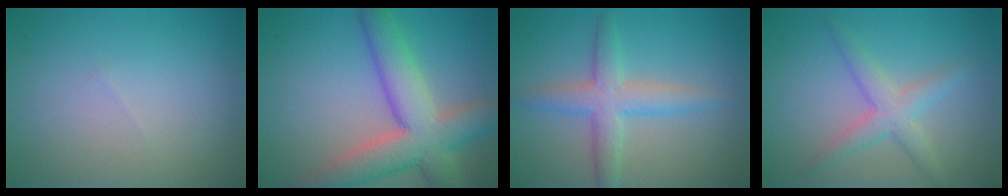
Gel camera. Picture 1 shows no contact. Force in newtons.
{"total": 8.4, "press": 8.4, "slide": 0.6}
{"total": 4.1, "press": 4.1, "slide": 0.0}
{"total": 3.0, "press": 3.0, "slide": 0.2}